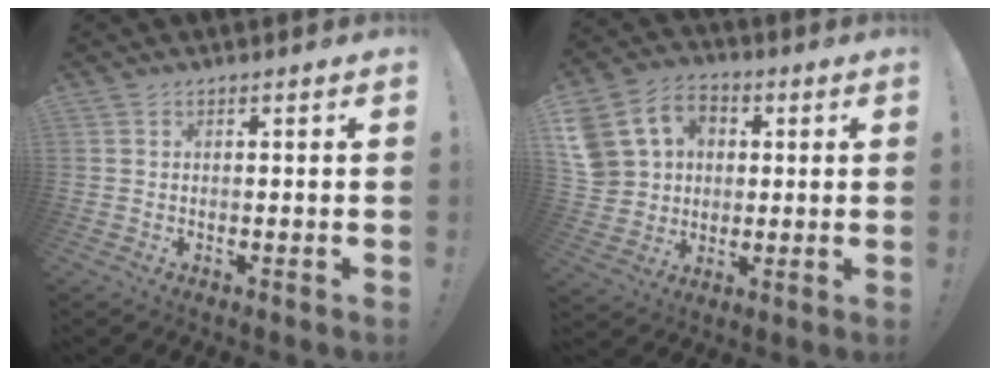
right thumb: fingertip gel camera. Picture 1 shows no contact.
{"total": 14.4, "force": [2.9, 12.8, 5.9], "torque": [-0.096, 0.004, 0.069]}